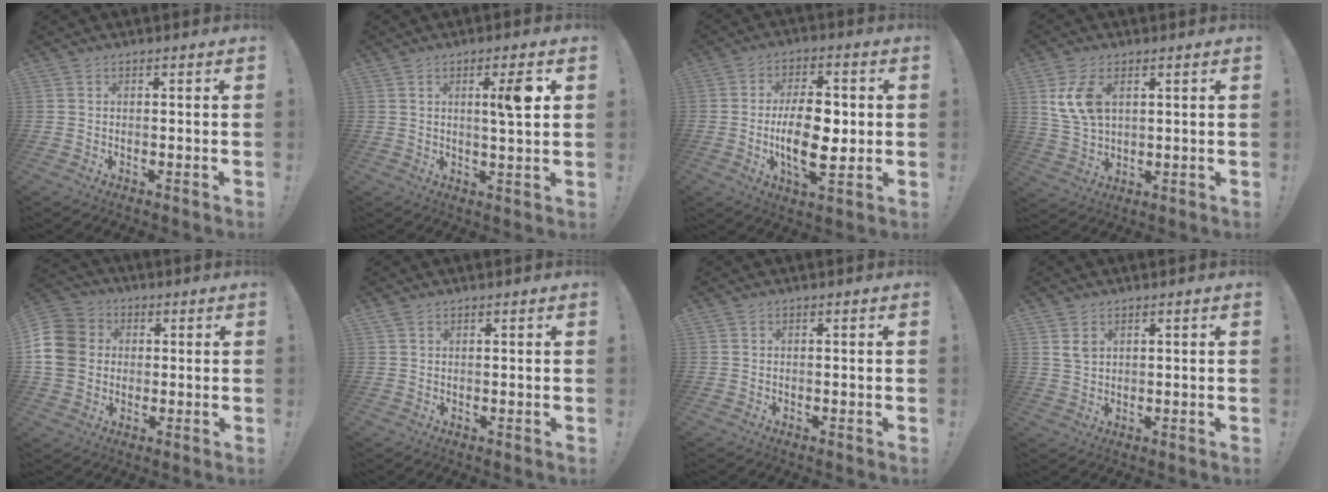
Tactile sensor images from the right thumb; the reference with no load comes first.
{"total": 7.2, "force": [2.2, 0.4, 6.9], "torque": [-0.098, -0.009, 0.022]}
{"total": 14.9, "force": [-1.0, 6.9, 13.2], "torque": [-0.229, -0.005, -0.027]}
{"total": 9.8, "force": [3.7, 5.8, 6.9], "torque": [-0.135, -0.011, 0.069]}
{"total": 12.7, "force": [0.9, 11.0, 6.3], "torque": [-0.123, 0.011, 0.019]}
{"total": 1.1, "force": [0.8, 0.7, 0.4], "torque": [-0.008, 0.000, 0.016]}
{"total": 0.0}
{"total": 3.4, "force": [2.0, 2.2, 1.7], "torque": [-0.022, -0.009, 0.036]}